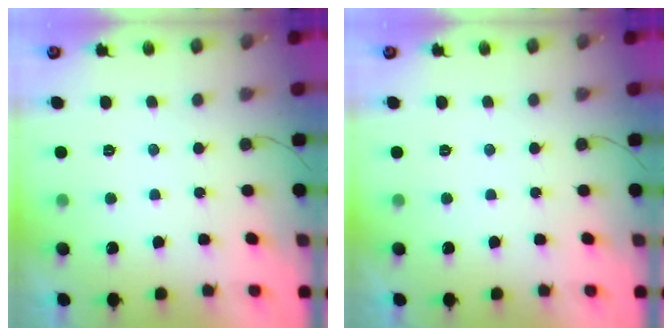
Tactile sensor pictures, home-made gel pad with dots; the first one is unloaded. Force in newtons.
{"total": 0.0}